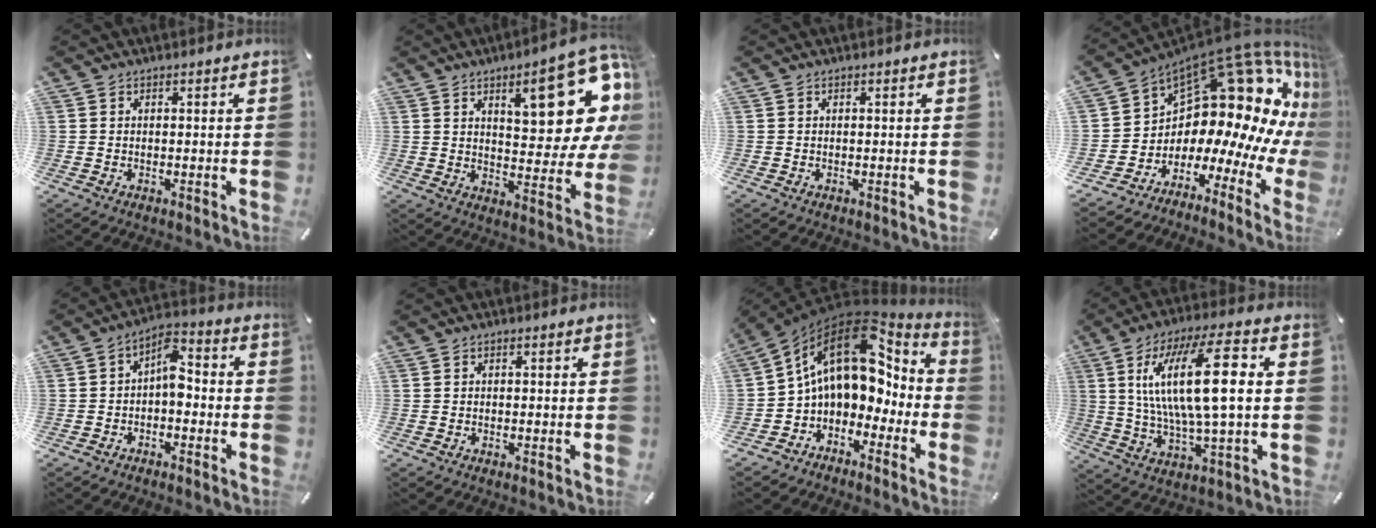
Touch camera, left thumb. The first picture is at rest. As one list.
[{"total": 19.5, "force": [10.0, 7.4, 15.0], "torque": [-0.187, -0.066, 0.155]}, {"total": 0.0}, {"total": 18.1, "force": [9.7, 9.7, 11.9], "torque": [-0.183, -0.114, 0.181]}, {"total": 6.5, "force": [-1.3, 3.9, 5.1], "torque": [-0.085, 0.010, -0.031]}, {"total": 0.0}, {"total": 15.8, "force": [4.2, 11.0, 10.6], "torque": [-0.171, -0.031, 0.073]}, {"total": 19.3, "force": [3.8, 5.3, 18.1], "torque": [-0.358, -0.005, 0.045]}]